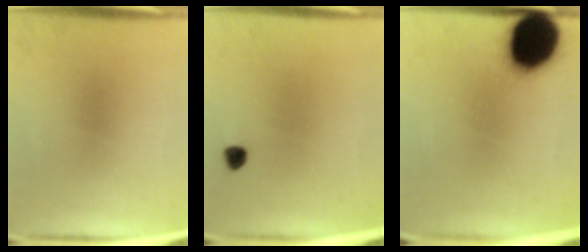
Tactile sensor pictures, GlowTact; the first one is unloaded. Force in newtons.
{"total": 1.8}
{"total": 20.5}